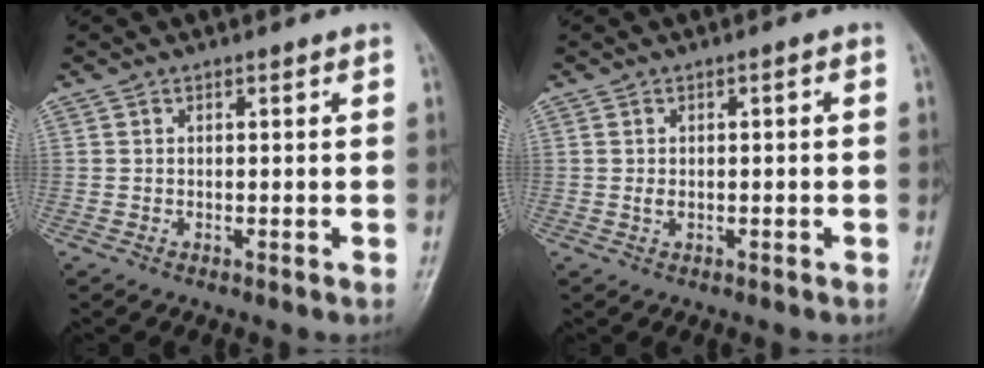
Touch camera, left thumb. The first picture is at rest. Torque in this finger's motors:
{"motor_torque": [-0.27, -0.27, 0.40, 0.04, 0.00]}